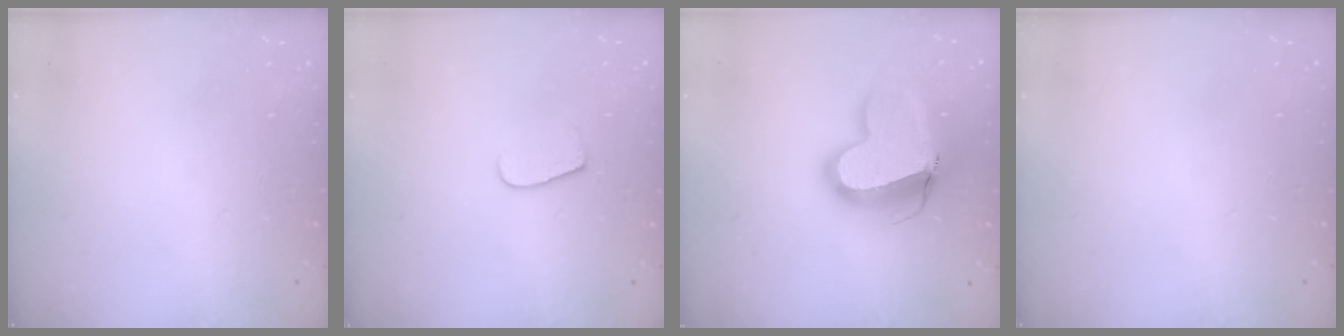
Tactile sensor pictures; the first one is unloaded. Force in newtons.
{"total": 5.5, "press": 5.5, "slide": 0.5}
{"total": 16.2, "press": 16.0, "slide": 2.1}
{"total": 0.0}